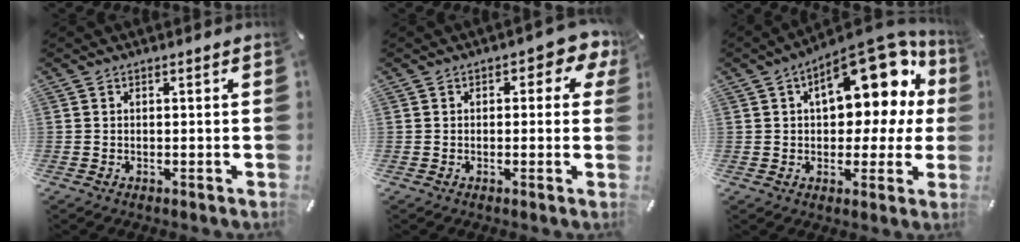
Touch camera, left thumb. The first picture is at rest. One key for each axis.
{"total": 4.1, "fx": 1.0, "fy": 2.7, "fz": 2.9, "tx": -0.037, "ty": 0.003, "tz": 0.010}
{"total": 20.3, "fx": 7.9, "fy": 10.3, "fz": 15.6, "tx": -0.198, "ty": -0.050, "tz": 0.127}